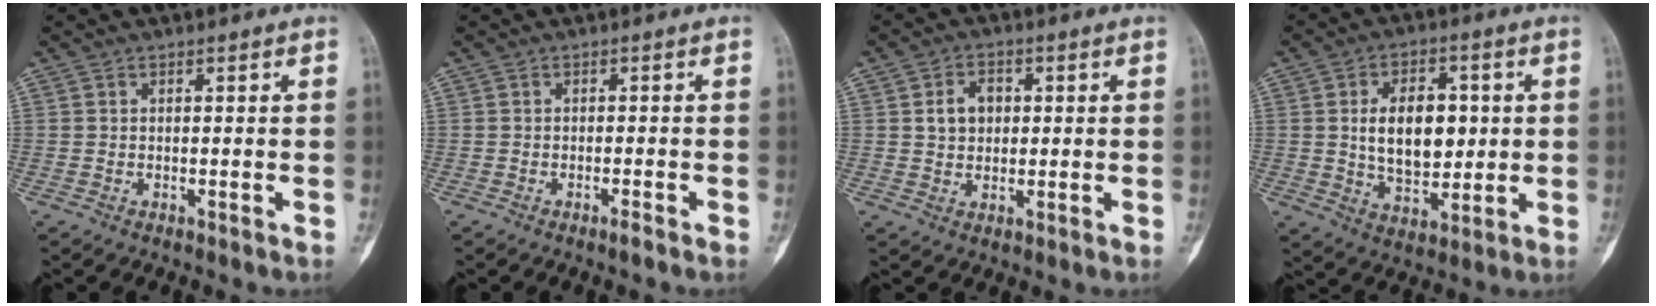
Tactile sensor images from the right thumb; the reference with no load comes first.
{"total": 1.3, "force": [-1.0, 0.0, 0.9], "torque": [-0.021, 0.003, -0.018]}
{"total": 5.3, "force": [1.0, 4.1, 3.2], "torque": [-0.035, 0.003, 0.015]}
{"total": 12.7, "force": [1.4, 7.9, 9.8], "torque": [-0.125, -0.006, 0.029]}